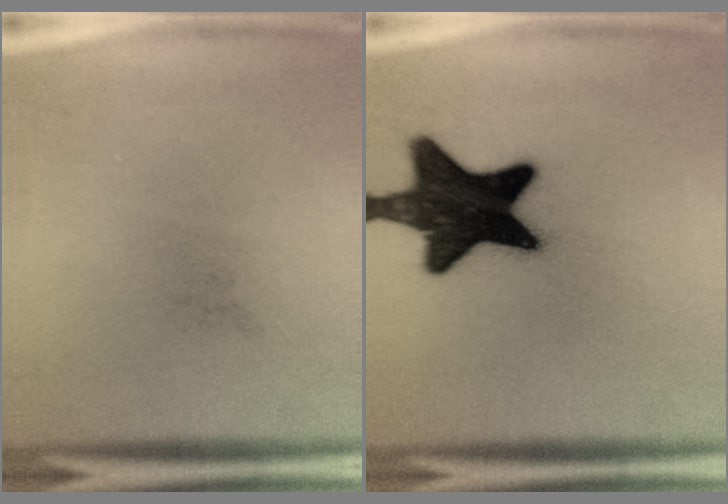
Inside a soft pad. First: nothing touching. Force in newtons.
{"total": 17.2}